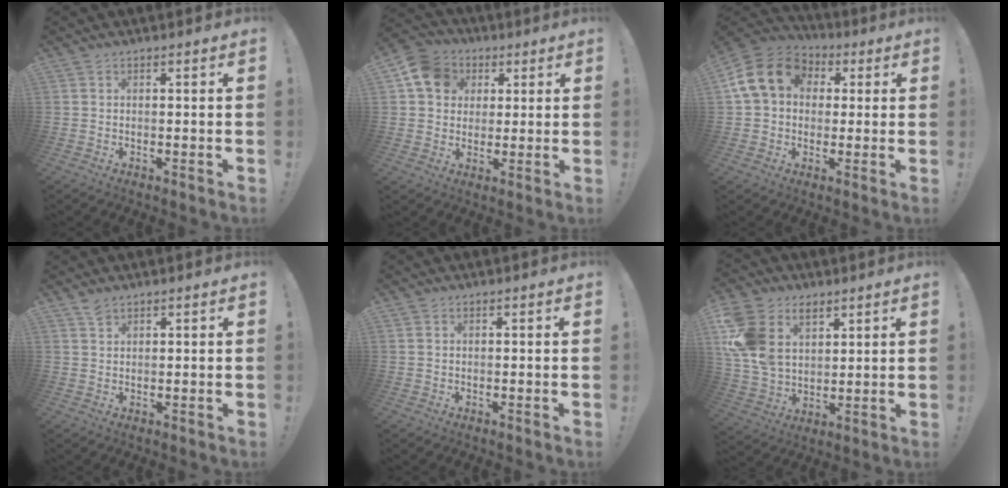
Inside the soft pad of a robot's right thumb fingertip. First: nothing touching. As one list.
[{"total": 11.9, "force": [3.9, 10.1, 5.1], "torque": [-0.073, -0.009, 0.080]}, {"total": 16.1, "force": [4.2, 12.4, 9.3], "torque": [-0.153, 0.003, 0.082]}, {"total": 2.1, "force": [1.8, 0.7, 0.9], "torque": [-0.009, -0.010, 0.032]}, {"total": 0.6, "force": [0.3, 0.4, 0.2], "torque": [-0.008, 0.003, 0.007]}, {"total": 16.7, "force": [6.9, 12.2, 9.0], "torque": [-0.184, -0.035, 0.133]}]